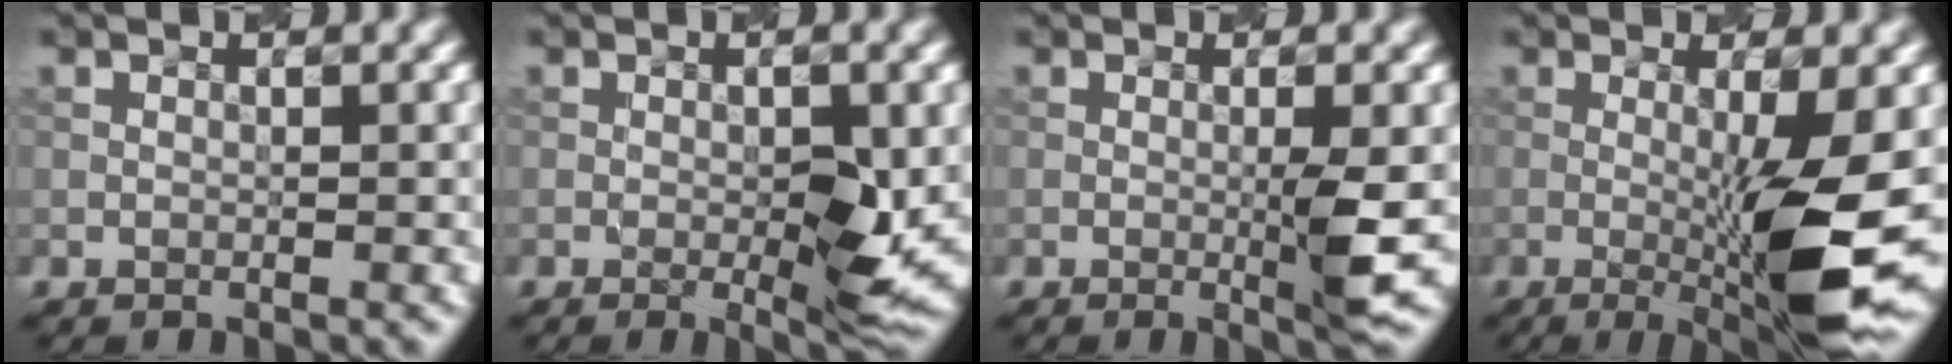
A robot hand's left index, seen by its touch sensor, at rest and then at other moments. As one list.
[{"total": 4.1, "force": [-0.6, 0.6, 4.0], "torque": [-0.067, -0.007, 0.000]}, {"total": 3.2, "force": [-0.4, 0.3, 3.2], "torque": [-0.051, -0.006, -0.002]}, {"total": 8.7, "force": [-1.2, 1.4, 8.5], "torque": [-0.128, -0.019, -0.008]}]